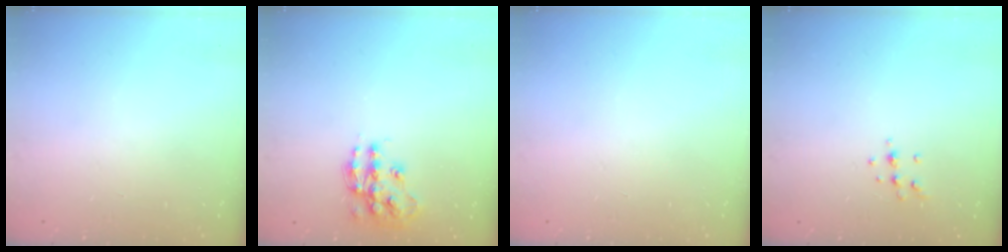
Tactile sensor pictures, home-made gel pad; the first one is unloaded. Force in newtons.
{"total": 13.3, "press": 13.3, "slide": 0.7}
{"total": 0.0}
{"total": 5.1, "press": 4.9, "slide": 1.1}